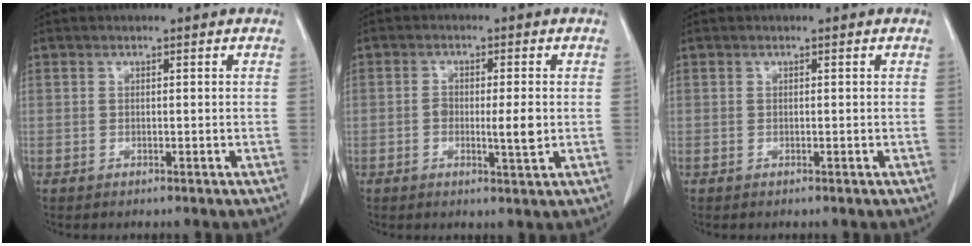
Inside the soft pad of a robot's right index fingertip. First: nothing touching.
{"total": 4.4, "force": [-0.5, 1.0, 4.3], "torque": [-0.072, -0.004, -0.008]}
{"total": 0.0}